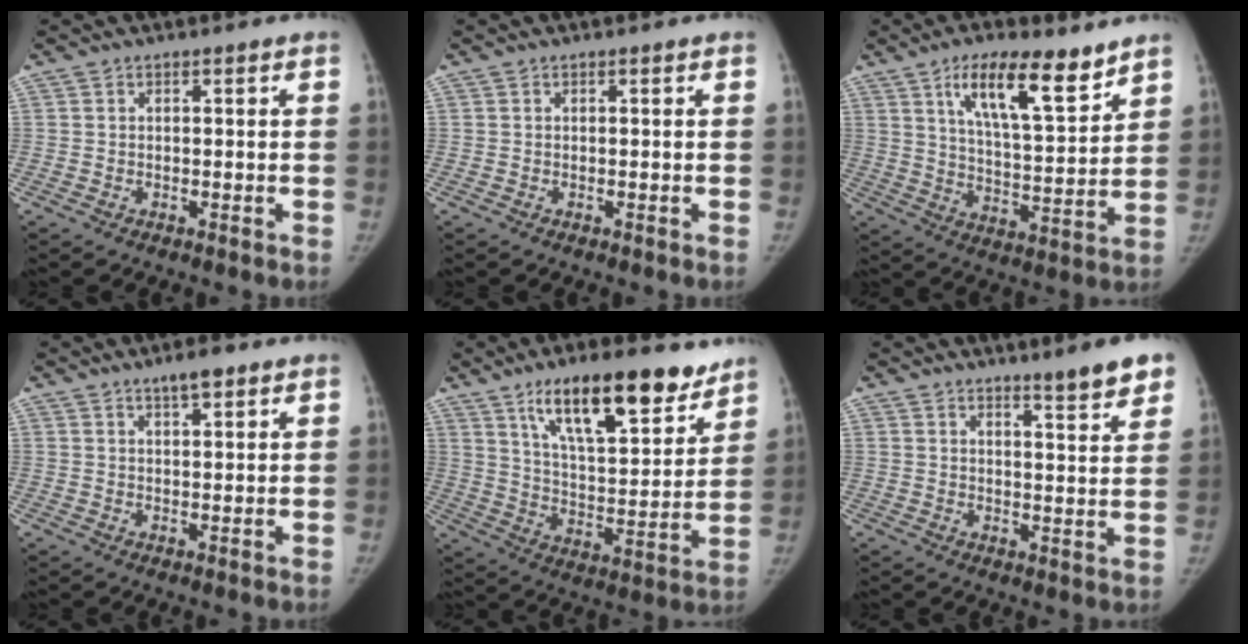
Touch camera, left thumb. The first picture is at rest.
{"total": 0.0}
{"total": 14.9, "force": [9.3, 4.6, 10.6], "torque": [-0.151, -0.051, 0.160]}
{"total": 3.9, "force": [2.7, 1.0, 2.7], "torque": [-0.041, -0.011, 0.044]}
{"total": 20.2, "force": [13.4, 6.5, 13.6], "torque": [-0.179, -0.063, 0.224]}
{"total": 7.9, "force": [5.7, 1.0, 5.3], "torque": [-0.059, -0.037, 0.079]}